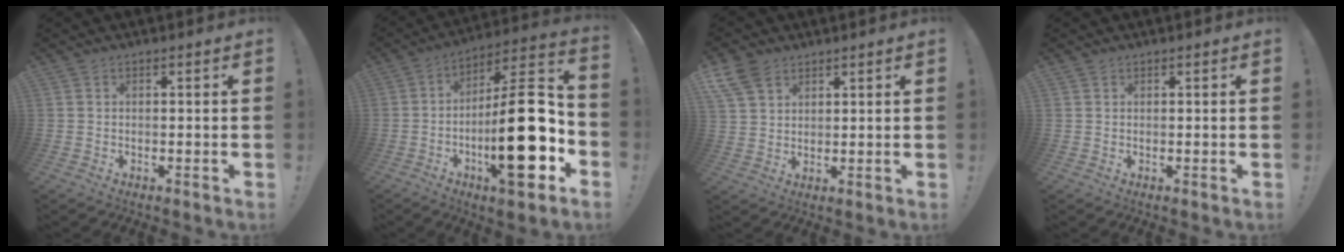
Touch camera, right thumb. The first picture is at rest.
{"total": 24.6, "force": [-6.1, 7.6, 22.6], "torque": [-0.351, 0.035, -0.093]}
{"total": 8.1, "force": [5.3, 5.0, 3.7], "torque": [-0.075, -0.021, 0.106]}
{"total": 0.6, "force": [0.5, 0.3, 0.0], "torque": [0.009, -0.004, 0.009]}